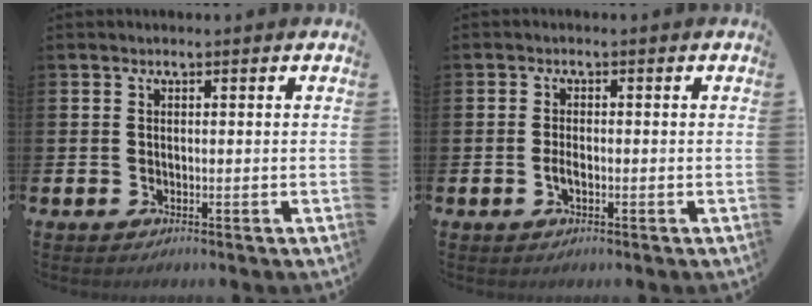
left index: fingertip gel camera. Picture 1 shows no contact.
{"total": 1.6, "force": [-0.5, 0.7, 1.3], "torque": [-0.020, -0.001, -0.011]}